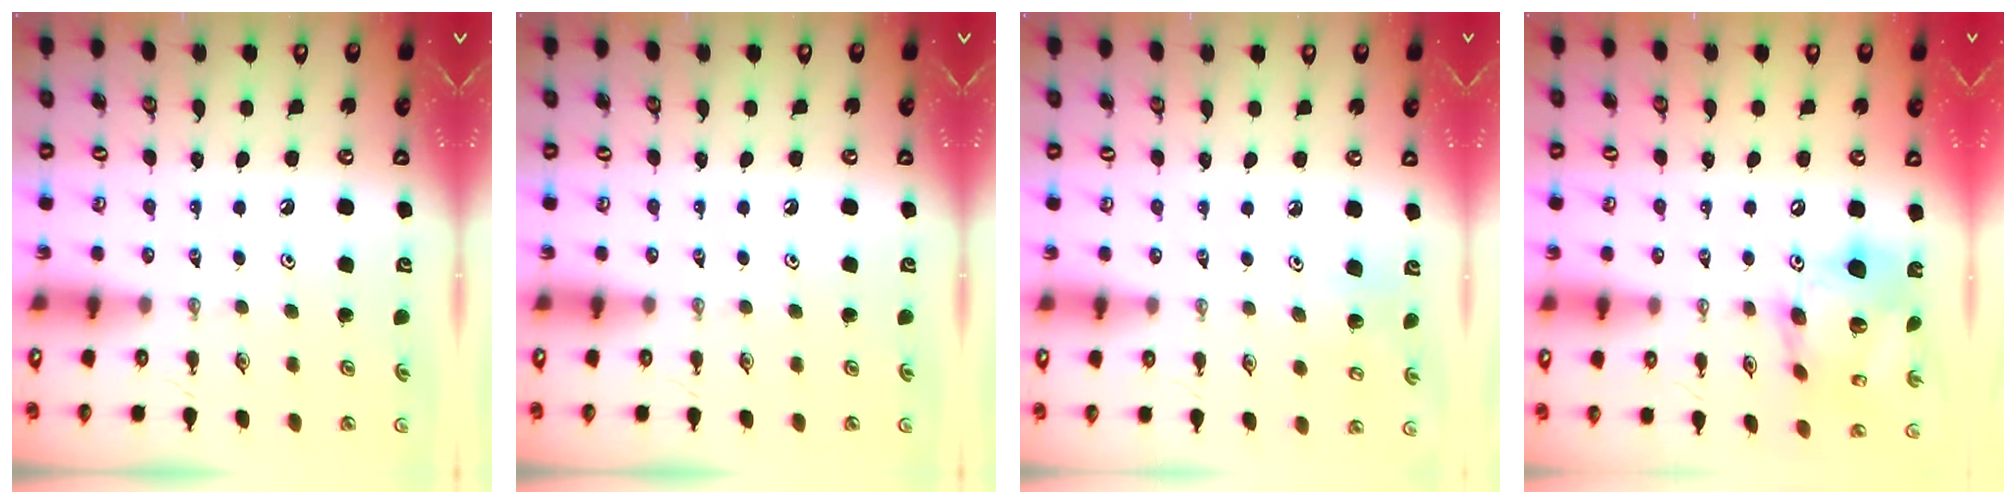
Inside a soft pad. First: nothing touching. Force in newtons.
{"total": 0.0}
{"total": 6.8, "press": 6.7, "slide": 0.8}
{"total": 17.2, "press": 17.1, "slide": 1.9}